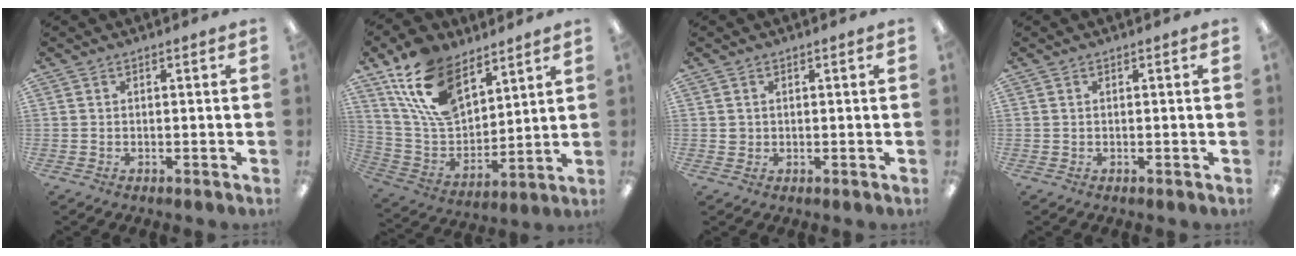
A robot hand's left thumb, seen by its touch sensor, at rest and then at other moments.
{"total": 17.9, "force": [10.8, 10.0, 10.2], "torque": [-0.207, -0.038, 0.203]}
{"total": 1.3, "force": [0.4, 1.3, 0.1], "torque": [-0.004, 0.003, 0.006]}
{"total": 0.0}